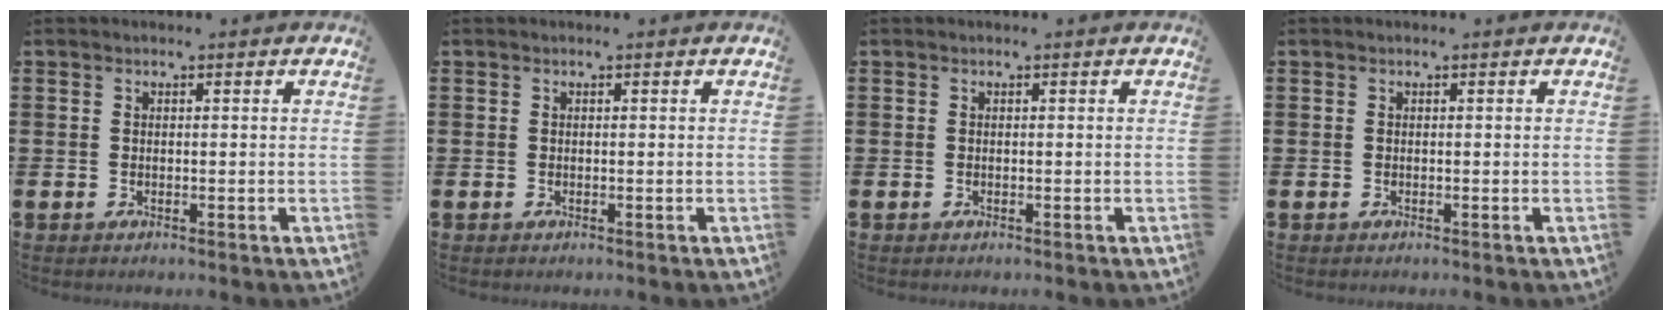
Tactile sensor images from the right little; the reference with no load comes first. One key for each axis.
{"total": 0.0}
{"total": 0.0}
{"total": 0.0}